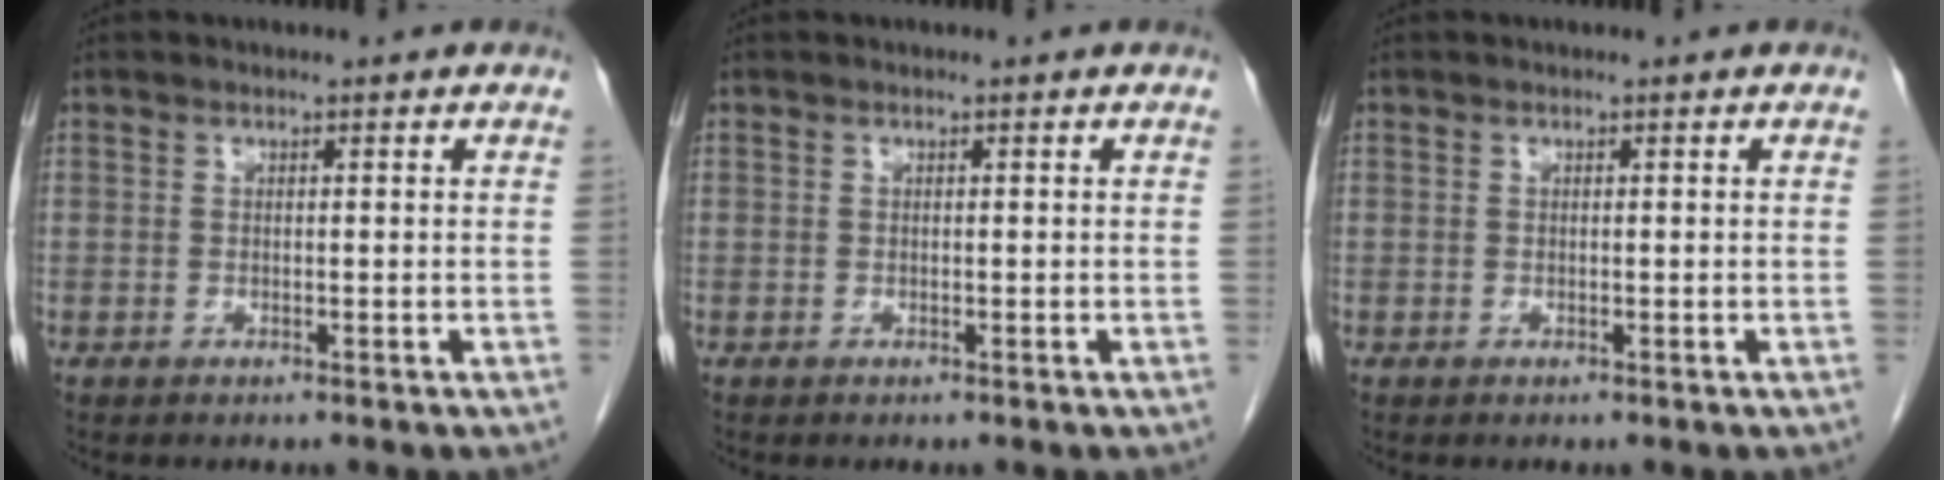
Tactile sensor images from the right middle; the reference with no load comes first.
{"total": 0.0}
{"total": 0.0}